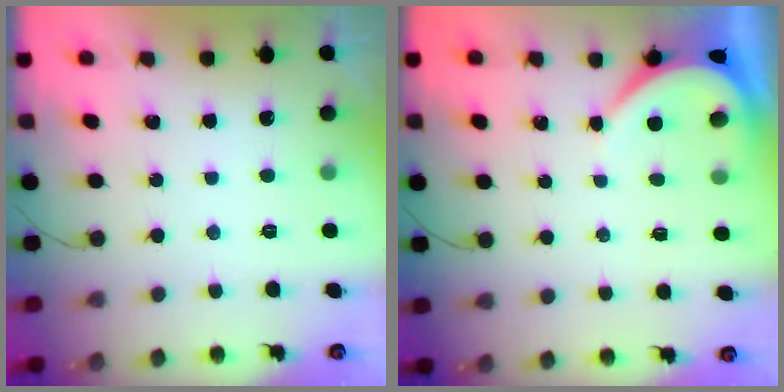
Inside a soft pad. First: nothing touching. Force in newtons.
{"total": 3.9, "press": 3.8, "slide": 0.5}